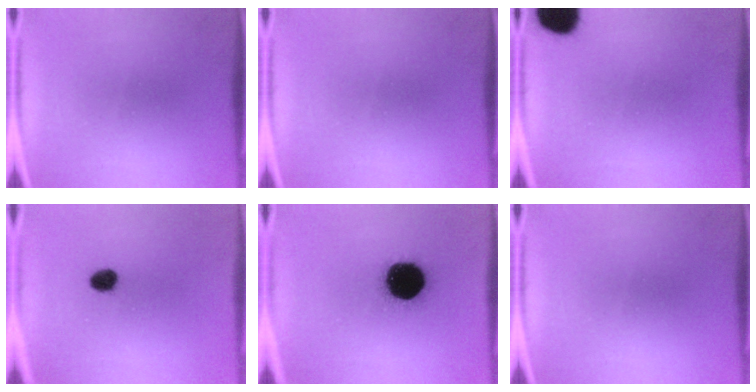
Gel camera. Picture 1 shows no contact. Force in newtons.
{"total": 0.0}
{"total": 10.5}
{"total": 2.8}
{"total": 19.4}
{"total": 0.0}